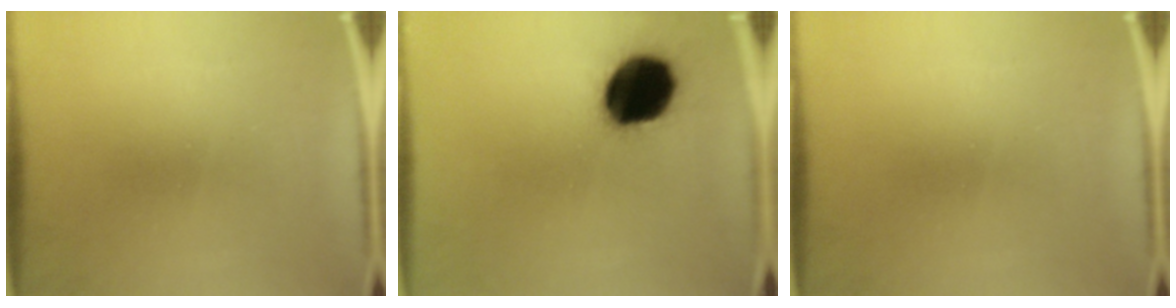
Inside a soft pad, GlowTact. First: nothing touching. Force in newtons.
{"total": 18.2}
{"total": 0.0}